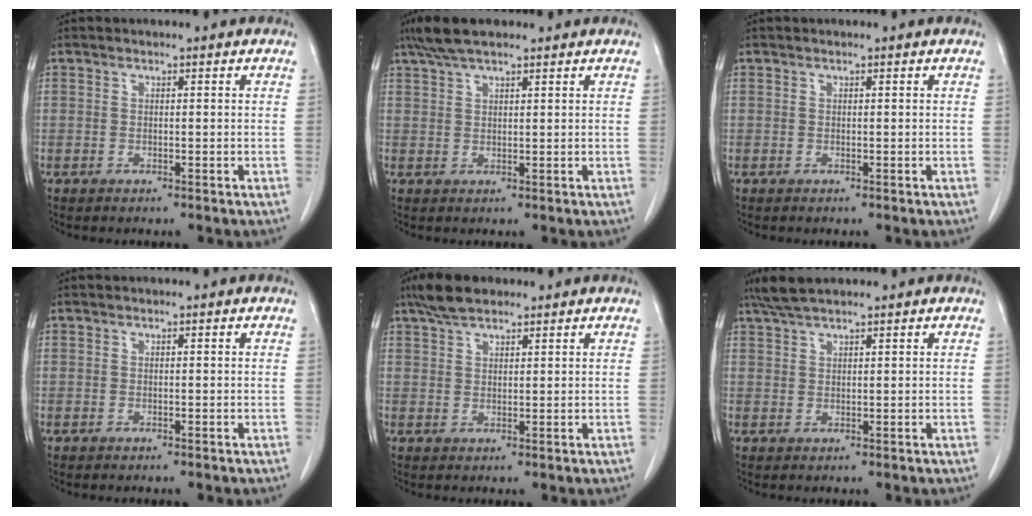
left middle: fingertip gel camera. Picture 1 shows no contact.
{"total": 5.6, "force": [4.4, 1.2, 3.3], "torque": [-0.069, 0.022, 0.082]}
{"total": 0.0}
{"total": 0.0}
{"total": 4.9, "force": [3.8, 1.7, 2.5], "torque": [-0.057, 0.013, 0.073]}
{"total": 4.2, "force": [3.6, 0.4, 2.1], "torque": [-0.047, 0.018, 0.070]}